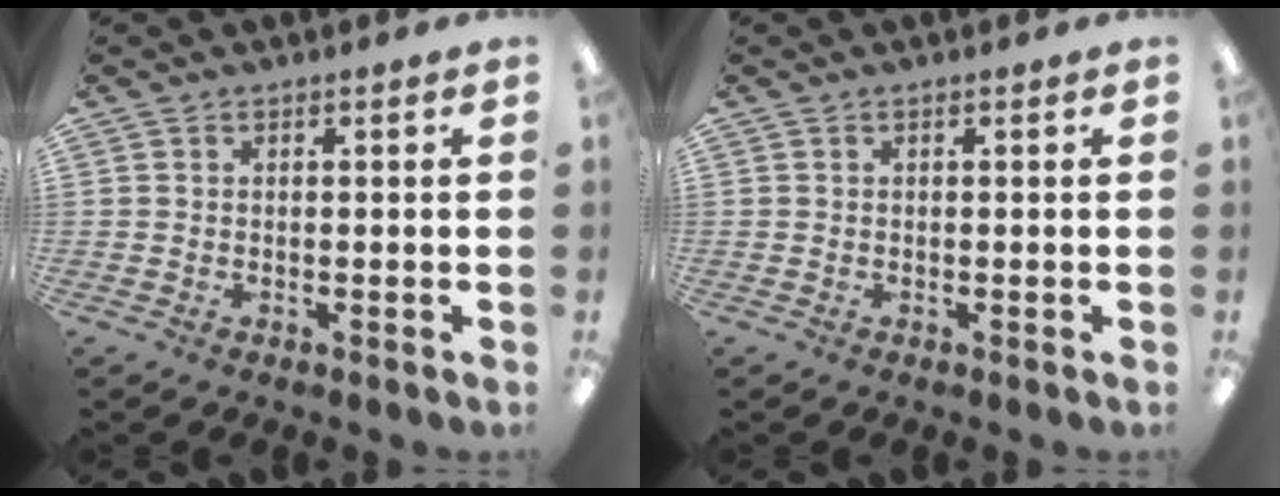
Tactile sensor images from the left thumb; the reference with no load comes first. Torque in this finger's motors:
{"motor_torque": [0.00, 0.00, 0.00, -0.01, 0.00]}